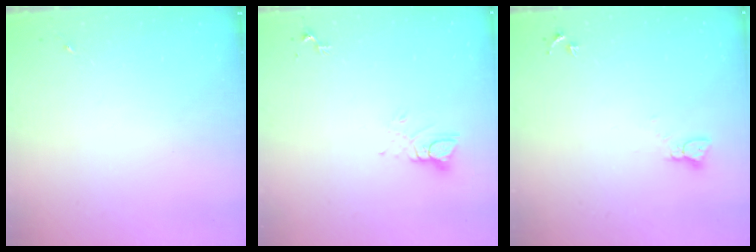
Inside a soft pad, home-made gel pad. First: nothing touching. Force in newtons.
{"total": 4.4, "press": 4.4, "slide": 0.4}
{"total": 2.3, "press": 2.3, "slide": 0.3}